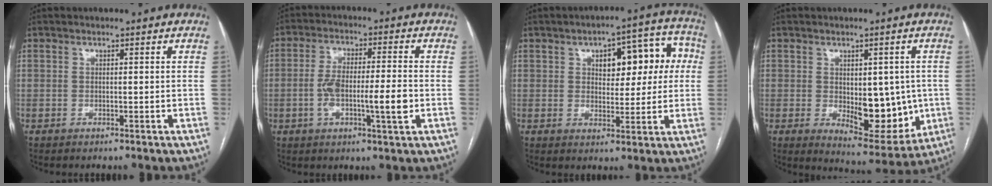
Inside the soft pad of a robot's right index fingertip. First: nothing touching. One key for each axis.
{"total": 9.2, "fx": -1.9, "fy": 1.5, "fz": 8.9, "tx": -0.163, "ty": 0.010, "tz": -0.030}
{"total": 10.9, "fx": 2.4, "fy": 5.3, "fz": 9.2, "tx": -0.104, "ty": 0.042, "tz": 0.034}
{"total": 10.8, "fx": -0.9, "fy": 5.3, "fz": 9.4, "tx": -0.113, "ty": -0.005, "tz": 0.008}